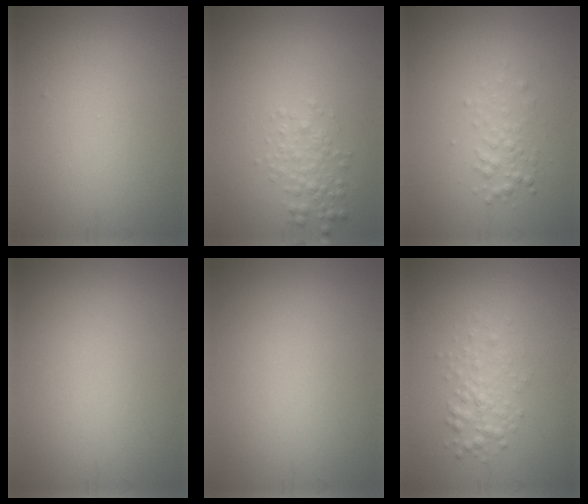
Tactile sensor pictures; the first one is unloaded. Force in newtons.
{"total": 1.8, "press": 1.8, "slide": 0.0}
{"total": 1.5, "press": 1.5, "slide": 0.1}
{"total": 0.0}
{"total": 0.0}
{"total": 2.1, "press": 2.1, "slide": 0.0}